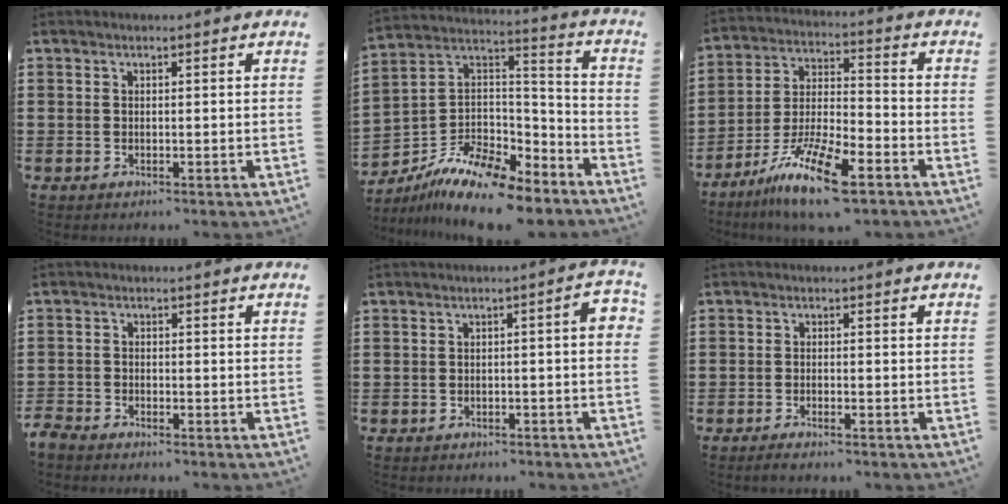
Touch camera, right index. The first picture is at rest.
{"total": 12.0, "force": [-9.4, 4.4, 6.0], "torque": [-0.122, 0.022, -0.181]}
{"total": 12.7, "force": [-8.8, 2.6, 8.9], "torque": [-0.185, 0.015, -0.167]}
{"total": 2.0, "force": [-1.9, 0.4, 0.0], "torque": [-0.013, -0.002, -0.045]}
{"total": 2.1, "force": [-1.4, 0.1, 1.6], "torque": [-0.028, 0.000, -0.028]}
{"total": 1.2, "force": [-1.0, -0.1, 0.6], "torque": [-0.010, -0.003, -0.019]}